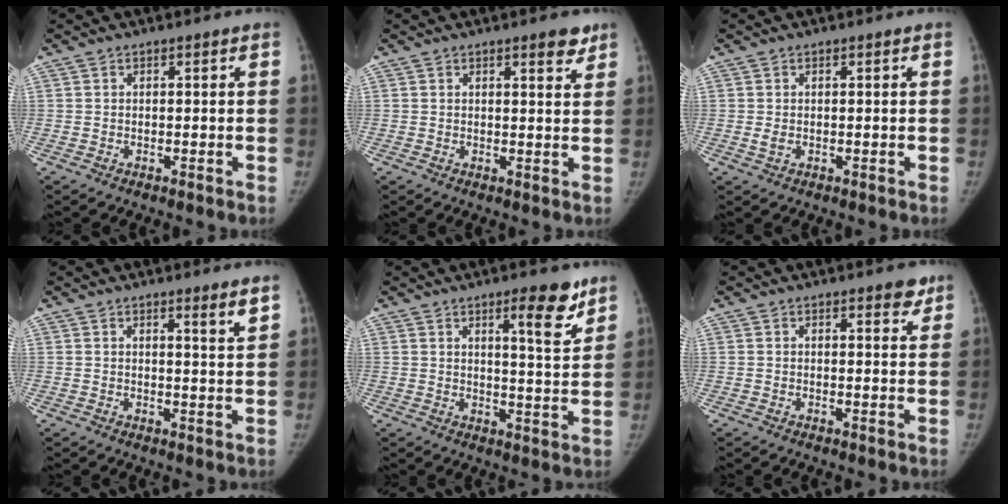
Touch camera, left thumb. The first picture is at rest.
{"total": 3.4, "force": [2.4, 1.0, 2.1], "torque": [-0.017, -0.014, 0.028]}
{"total": 1.1, "force": [-0.1, 0.7, 0.8], "torque": [-0.013, -0.002, -0.001]}
{"total": 3.1, "force": [2.2, 0.0, 2.2], "torque": [-0.031, -0.021, 0.031]}
{"total": 8.3, "force": [5.4, 1.8, 6.0], "torque": [-0.069, -0.038, 0.076]}
{"total": 2.7, "force": [2.0, 1.1, 1.5], "torque": [-0.004, -0.010, 0.021]}